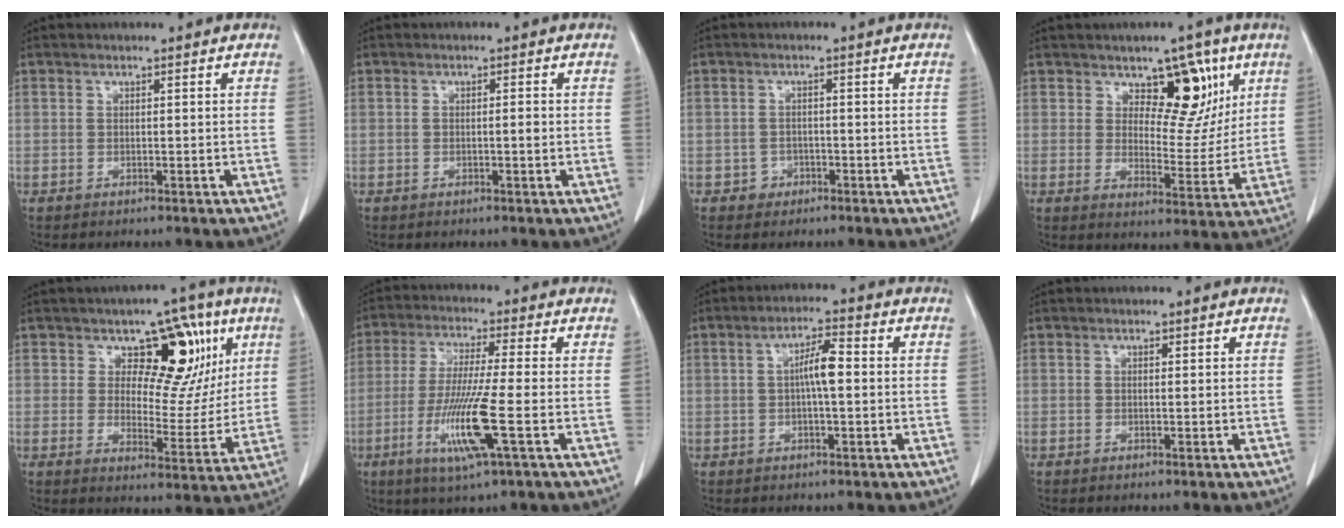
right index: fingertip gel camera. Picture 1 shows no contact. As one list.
[{"total": 0.9, "force": [-0.1, 0.1, 0.9], "torque": [-0.016, 0.002, 0.001]}, {"total": 1.9, "force": [-0.9, 1.6, 0.2], "torque": [0.003, 0.009, -0.013]}, {"total": 9.3, "force": [4.8, 4.9, 6.3], "torque": [-0.072, 0.002, 0.076]}, {"total": 12.1, "force": [5.5, 6.9, 8.3], "torque": [-0.090, 0.015, 0.084]}, {"total": 10.7, "force": [-3.4, -0.5, 10.2], "torque": [-0.212, -0.023, -0.066]}, {"total": 4.8, "force": [0.2, 0.7, 4.7], "torque": [-0.086, 0.011, 0.001]}, {"total": 0.0}]